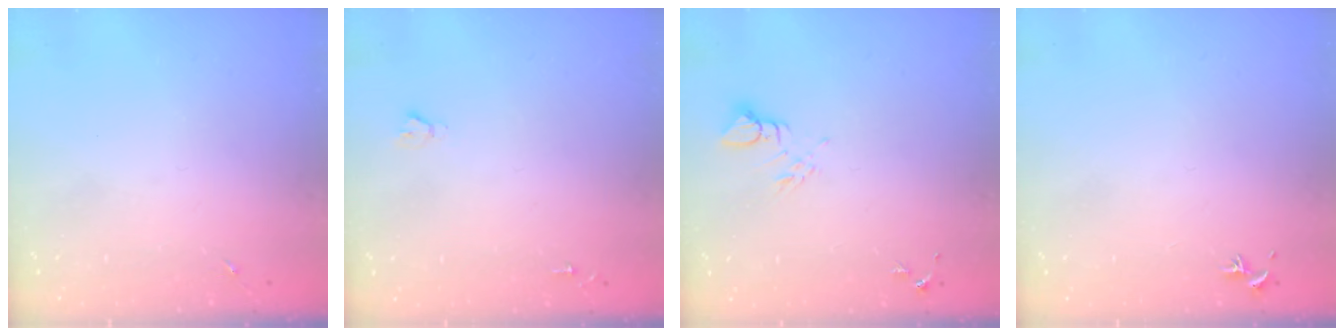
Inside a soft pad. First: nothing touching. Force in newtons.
{"total": 1.9, "press": 1.9, "slide": 0.2}
{"total": 5.0, "press": 4.9, "slide": 0.5}
{"total": 0.8, "press": 0.7, "slide": 0.3}